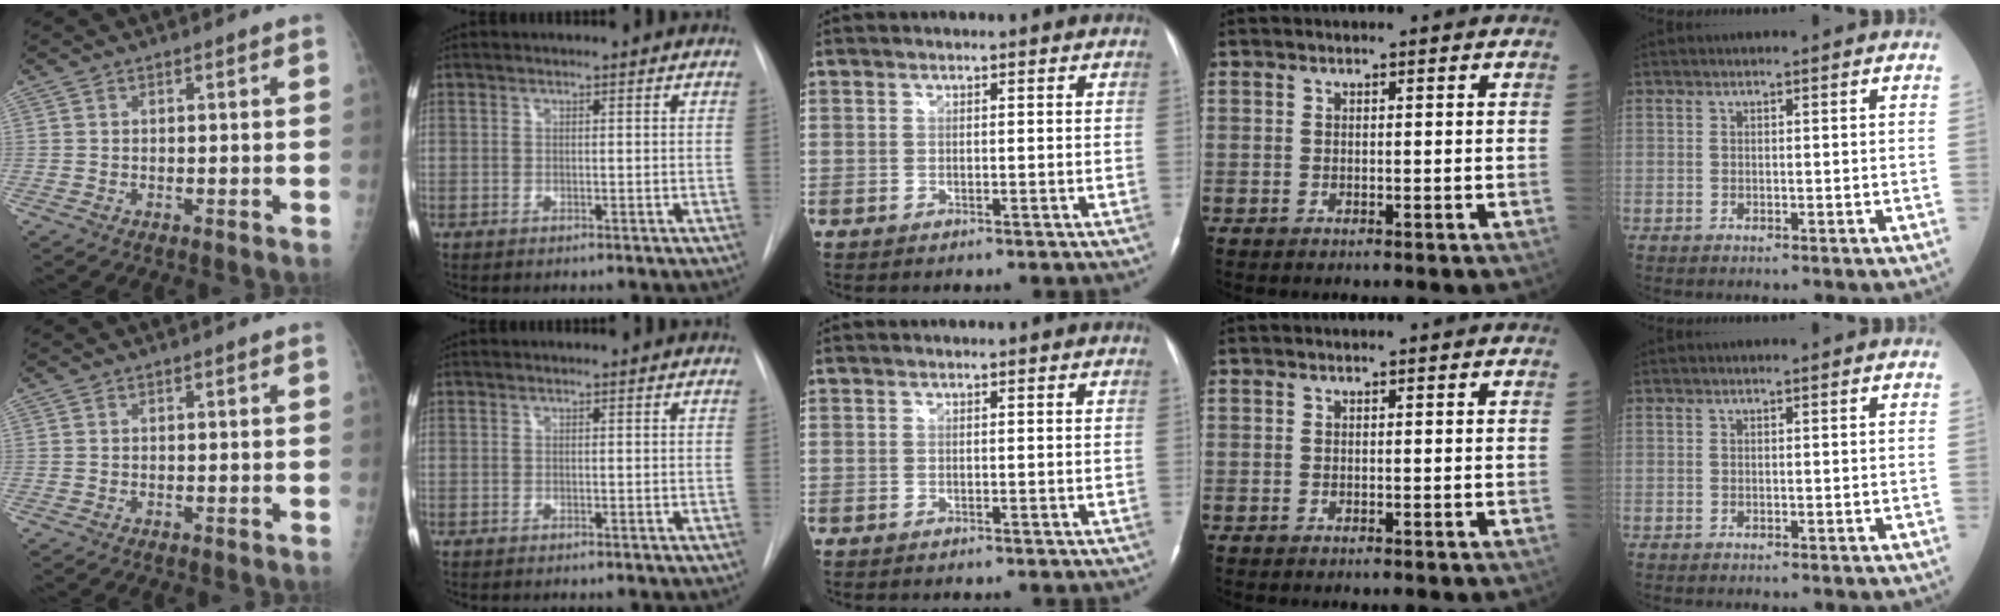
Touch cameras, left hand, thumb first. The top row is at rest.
{}